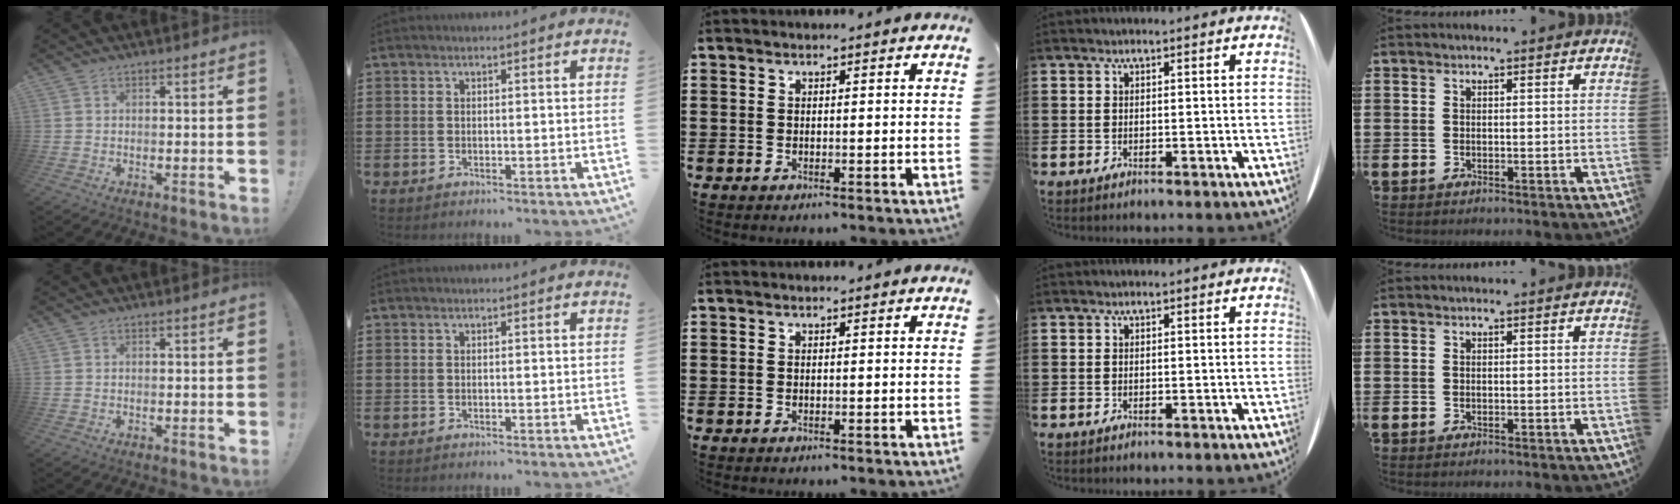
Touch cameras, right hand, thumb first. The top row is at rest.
{}